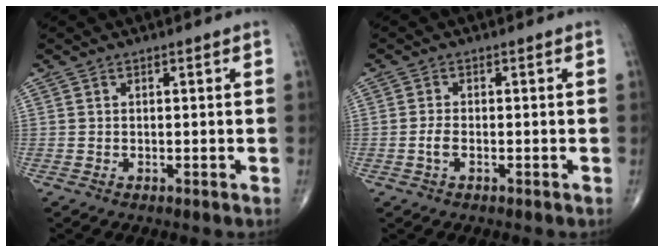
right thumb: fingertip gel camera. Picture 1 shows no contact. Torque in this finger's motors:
{"motor_torque": [-0.18, 0.08, 0.13, 0.13, 0.00]}